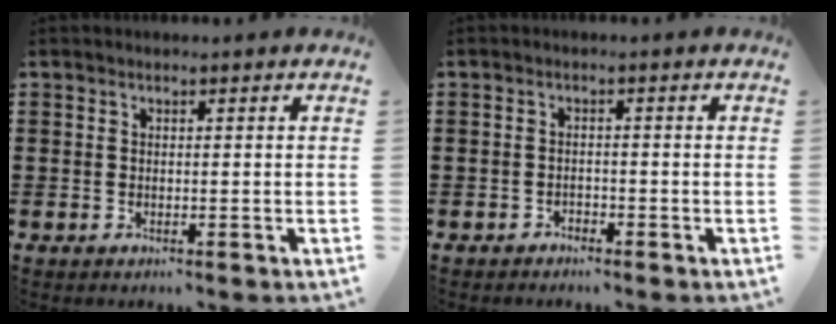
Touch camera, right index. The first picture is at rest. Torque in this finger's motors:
{"motor_torque": [-1.05, 1.09, 0.03, -0.01]}